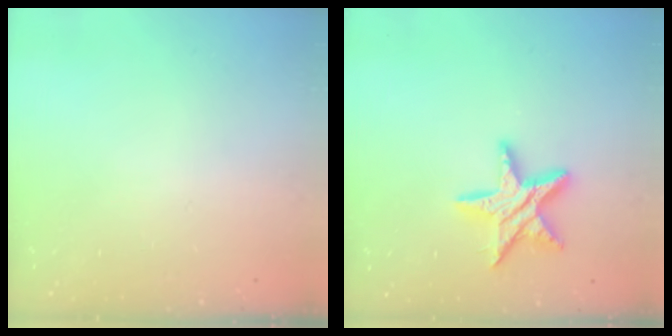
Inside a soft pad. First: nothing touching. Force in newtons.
{"total": 13.2, "press": 13.2, "slide": 0.6}